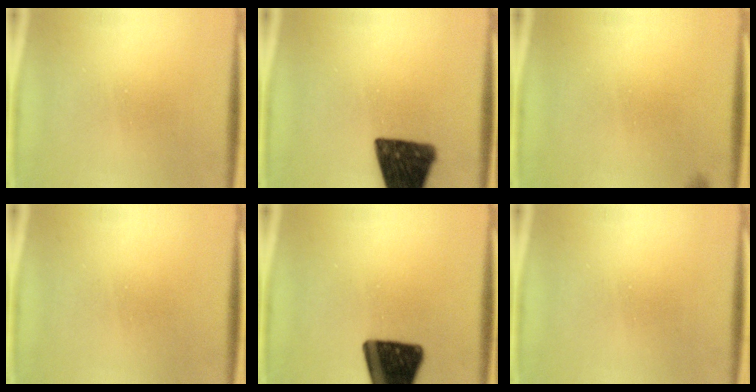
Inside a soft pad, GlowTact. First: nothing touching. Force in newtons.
{"total": 16.6}
{"total": 0.6}
{"total": 1.6}
{"total": 16.8}
{"total": 0.0}